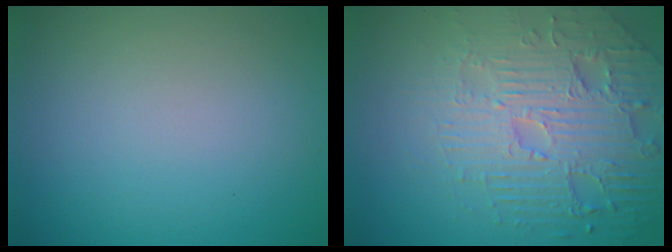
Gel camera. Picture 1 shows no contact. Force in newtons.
{"total": 6.7, "press": 5.2, "slide": 4.2}